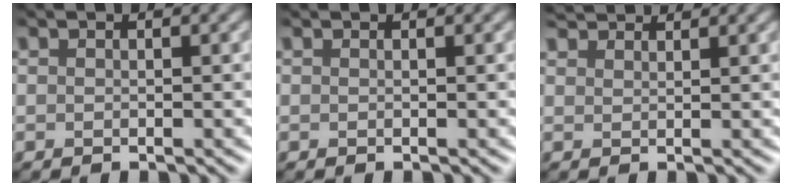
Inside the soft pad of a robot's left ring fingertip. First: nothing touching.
{"total": 0.0}
{"total": 3.4, "force": [3.3, 0.4, 0.8], "torque": [-0.019, 0.006, 0.048]}